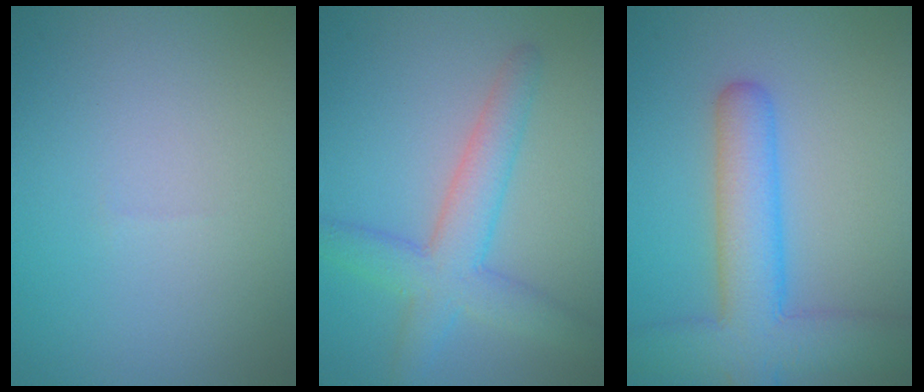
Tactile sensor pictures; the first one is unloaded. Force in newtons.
{"total": 4.8, "press": 4.8, "slide": 0.2}
{"total": 7.4, "press": 7.4, "slide": 0.4}